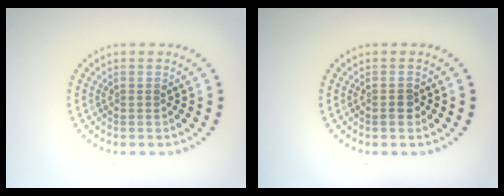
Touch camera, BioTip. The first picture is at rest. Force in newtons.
{"total": 1.3, "press": 1.2, "slide": 0.6}